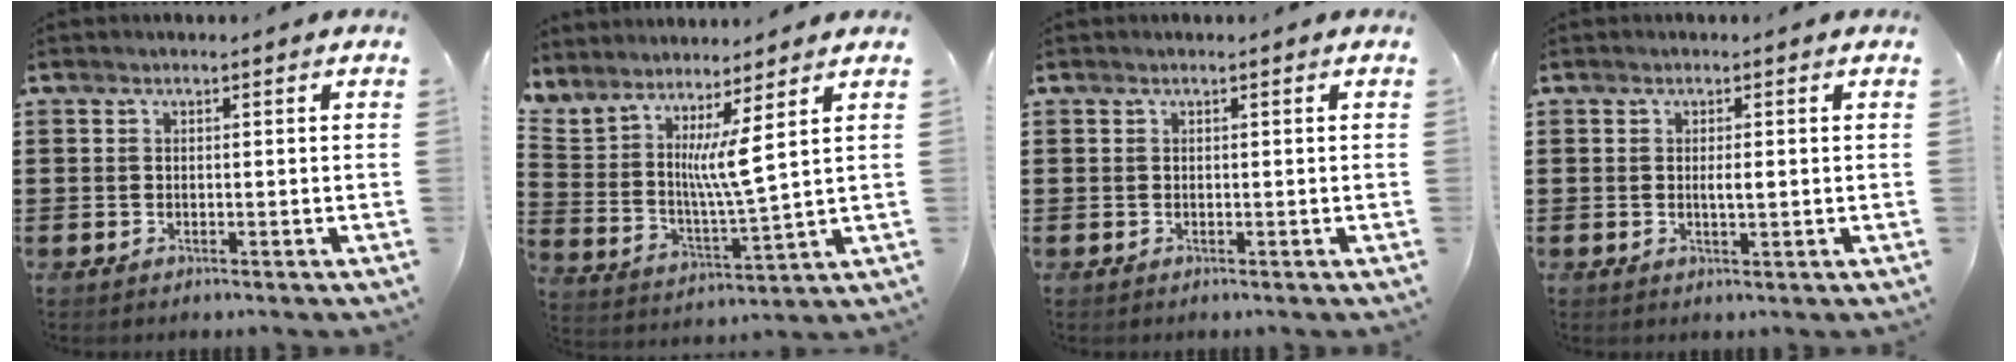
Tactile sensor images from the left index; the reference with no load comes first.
{"total": 6.7, "force": [4.4, 0.1, 5.1], "torque": [-0.116, -0.039, 0.073]}
{"total": 0.0}
{"total": 1.5, "force": [0.2, 0.3, 1.5], "torque": [-0.028, 0.000, 0.003]}